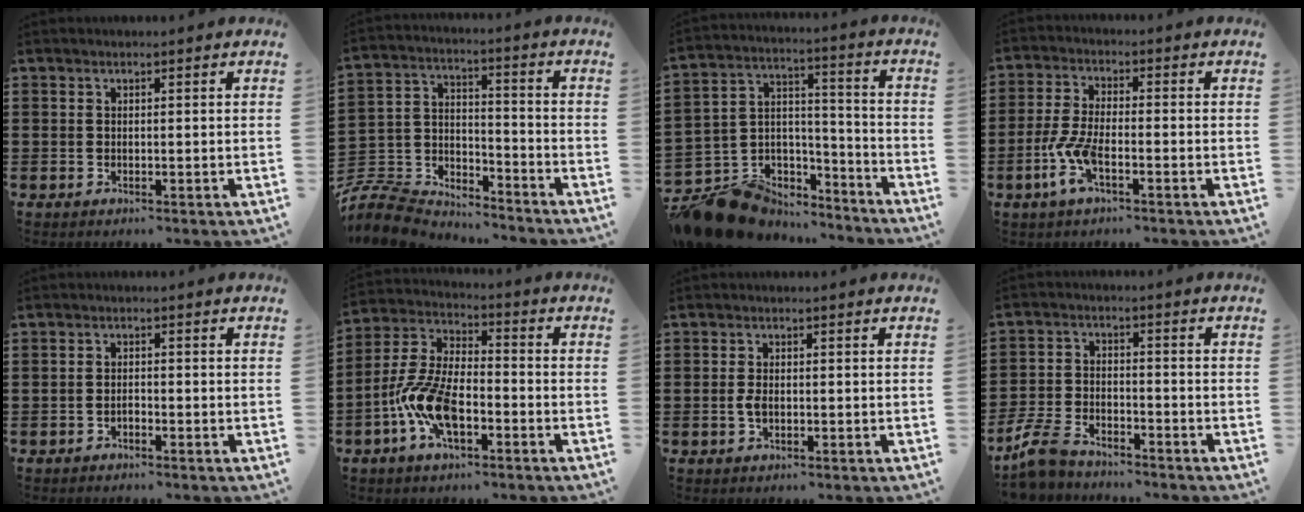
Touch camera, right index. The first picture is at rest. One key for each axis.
{"total": 8.9, "fx": -8.4, "fy": 2.2, "fz": 1.9, "tx": -0.058, "ty": 0.007, "tz": -0.171}
{"total": 11.6, "fx": -9.9, "fy": 5.8, "fz": 2.1, "tx": -0.063, "ty": 0.028, "tz": -0.183}
{"total": 6.1, "fx": -2.6, "fy": 1.9, "fz": 5.2, "tx": -0.137, "ty": -0.017, "tz": -0.055}
{"total": 1.0, "fx": -0.8, "fy": 0.3, "fz": 0.4, "tx": -0.011, "ty": -0.004, "tz": -0.016}
{"total": 10.3, "fx": -3.8, "fy": 4.7, "fz": 8.3, "tx": -0.201, "ty": -0.008, "tz": -0.074}
{"total": 2.0, "fx": -0.3, "fy": 1.0, "fz": 1.7, "tx": -0.040, "ty": -0.003, "tz": -0.007}
{"total": 6.1, "fx": -5.3, "fy": 1.7, "fz": 2.4, "tx": -0.072, "ty": -0.001, "tz": -0.109}